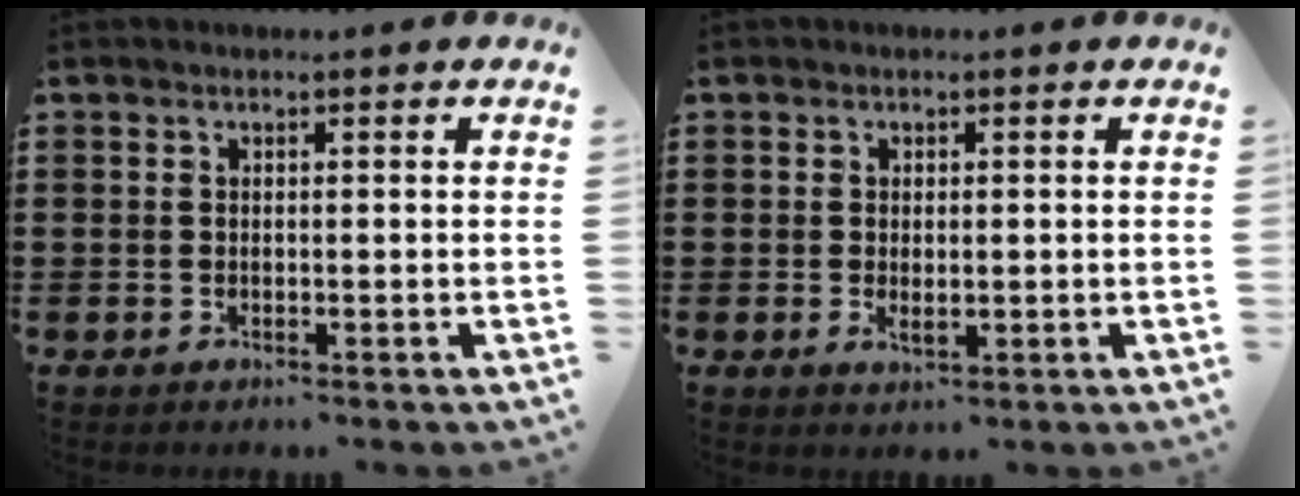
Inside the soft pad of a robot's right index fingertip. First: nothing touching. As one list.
[{"total": 1.8, "force": [-0.1, 0.6, 1.7], "torque": [-0.035, -0.003, 0.000]}]